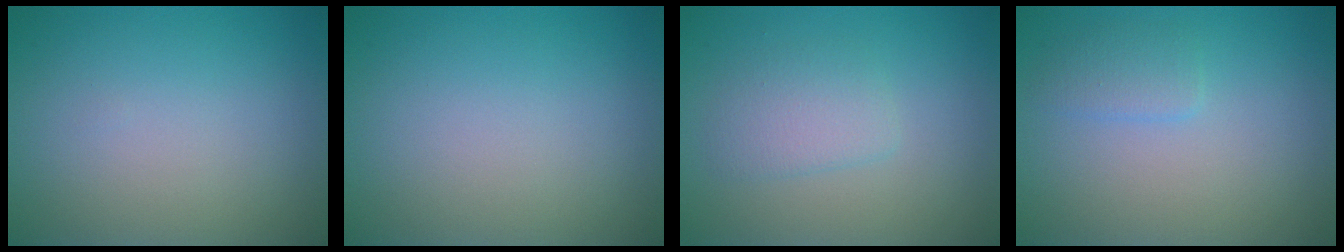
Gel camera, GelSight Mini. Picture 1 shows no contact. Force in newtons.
{"total": 0.0}
{"total": 2.1, "press": 2.1, "slide": 0.1}
{"total": 1.4, "press": 1.4, "slide": 0.1}